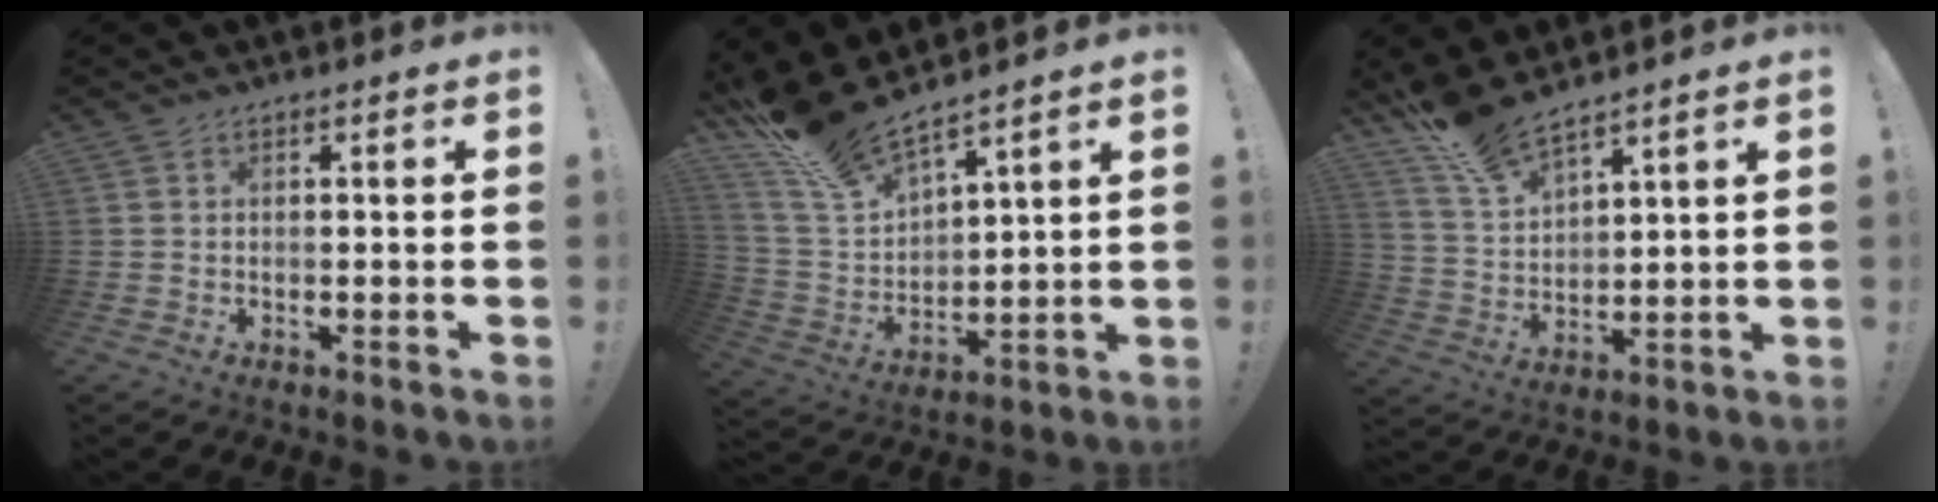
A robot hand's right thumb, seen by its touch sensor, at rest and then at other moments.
{"total": 13.6, "force": [12.3, 2.8, 5.1], "torque": [-0.113, -0.103, 0.222]}
{"total": 10.3, "force": [9.4, 2.0, 3.7], "torque": [-0.082, -0.066, 0.177]}